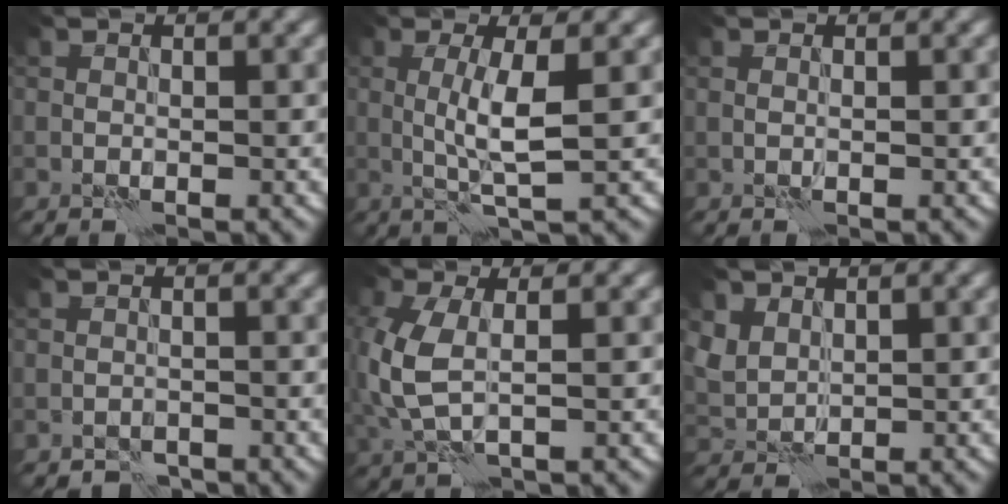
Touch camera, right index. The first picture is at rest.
{"total": 3.7, "force": [0.2, 0.5, 3.7], "torque": [-0.076, 0.003, 0.006]}
{"total": 0.0}
{"total": 1.5, "force": [-1.3, 0.7, 0.2], "torque": [0.003, 0.002, -0.023]}
{"total": 5.4, "force": [0.3, 2.9, 4.5], "torque": [-0.135, 0.001, 0.006]}
{"total": 2.8, "force": [1.5, 2.0, 1.1], "torque": [-0.035, 0.000, 0.033]}